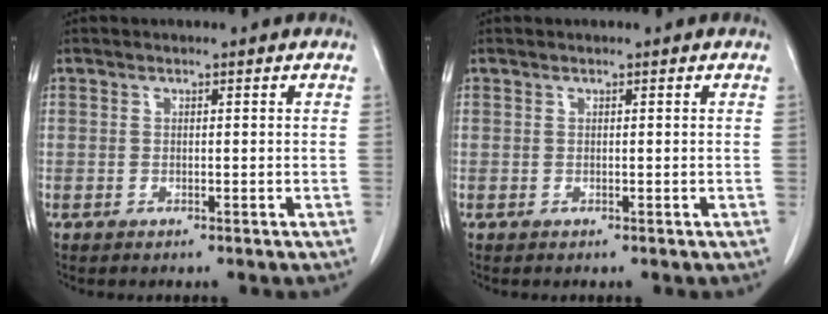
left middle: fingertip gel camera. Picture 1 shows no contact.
{"total": 0.0}